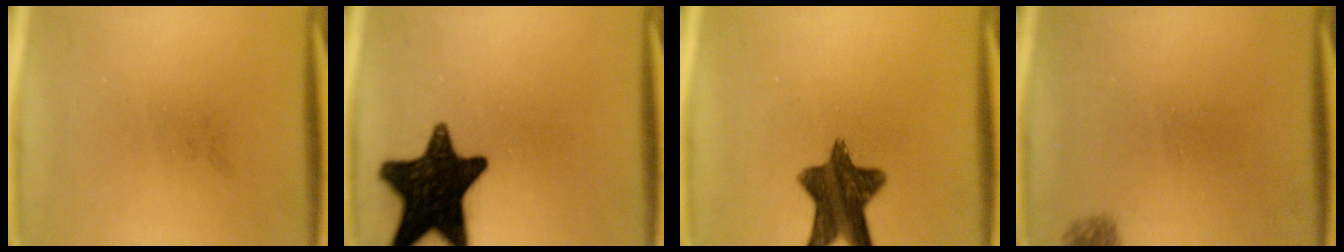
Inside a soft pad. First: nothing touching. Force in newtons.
{"total": 16.7}
{"total": 11.3}
{"total": 1.4}